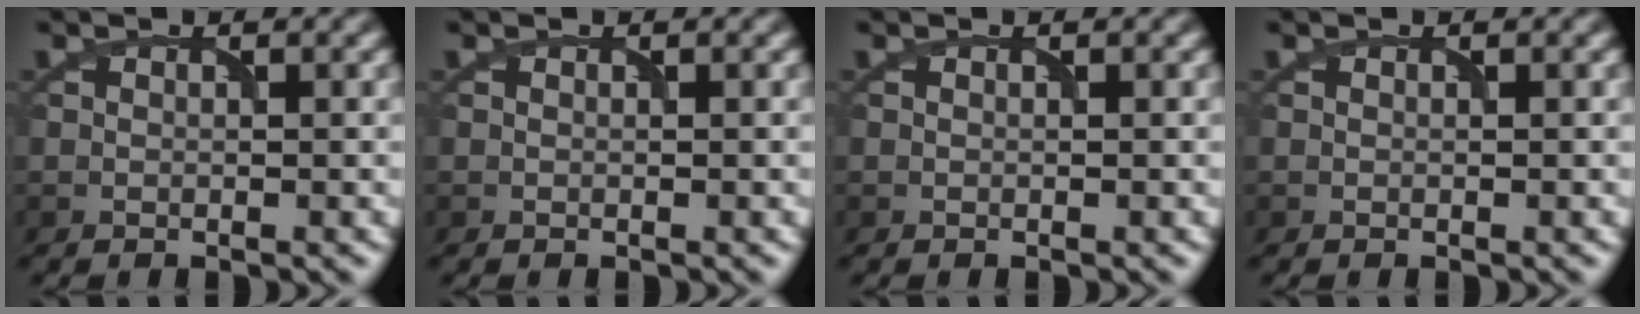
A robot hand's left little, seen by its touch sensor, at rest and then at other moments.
{"total": 0.0}
{"total": 0.0}
{"total": 0.0}